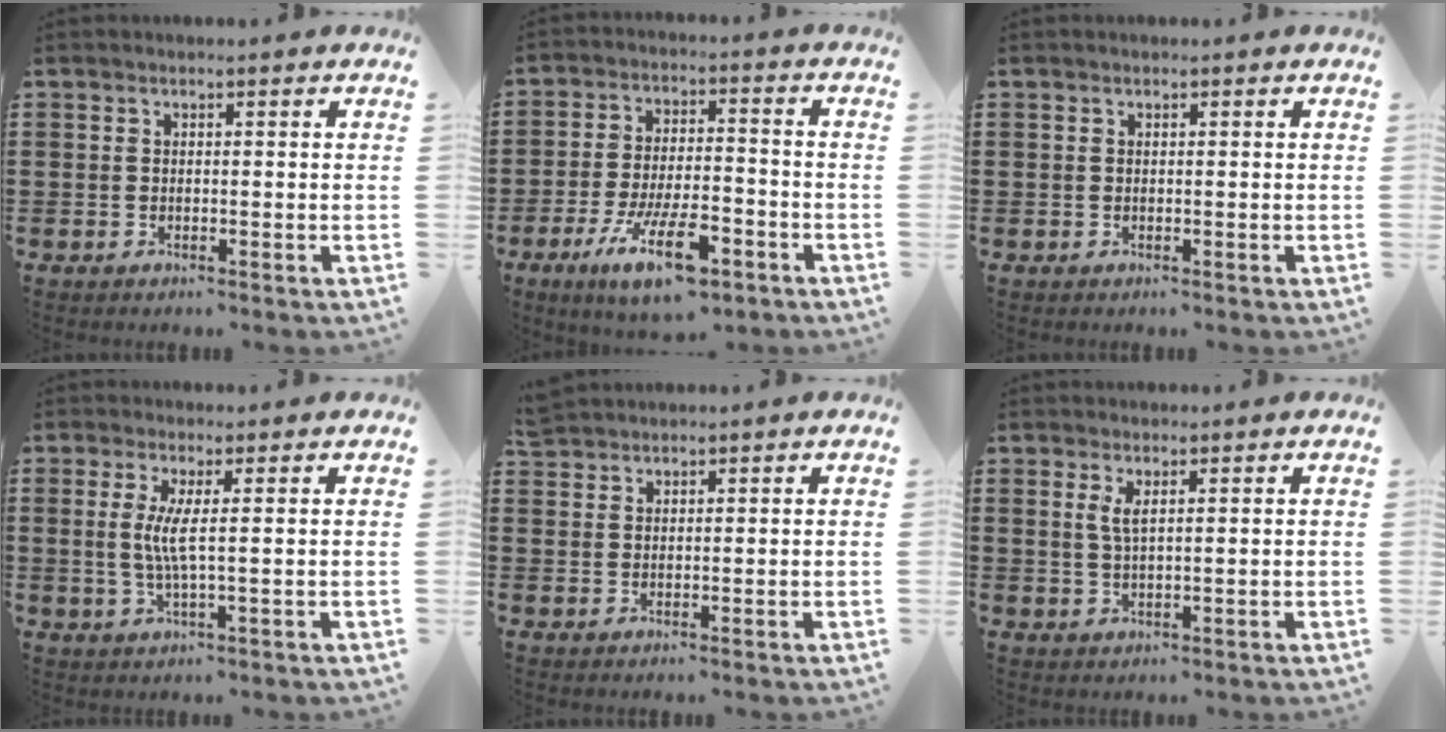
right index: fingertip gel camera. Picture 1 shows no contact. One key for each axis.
{"total": 11.3, "fx": -6.2, "fy": 3.5, "fz": 8.7, "tx": -0.176, "ty": 0.007, "tz": -0.113}
{"total": 0.0}
{"total": 4.3, "fx": 0.5, "fy": -0.1, "fz": 4.2, "tx": -0.095, "ty": -0.012, "tz": 0.002}
{"total": 1.8, "fx": 1.7, "fy": 0.5, "fz": 0.0, "tx": -0.005, "ty": 0.001, "tz": 0.036}
{"total": 2.2, "fx": 1.0, "fy": 0.5, "fz": 1.9, "tx": -0.040, "ty": 0.002, "tz": 0.017}